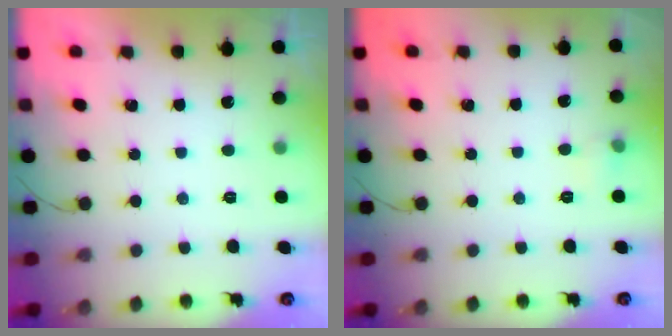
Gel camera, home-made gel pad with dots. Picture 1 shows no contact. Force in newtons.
{"total": 4.0, "press": 3.8, "slide": 1.0}